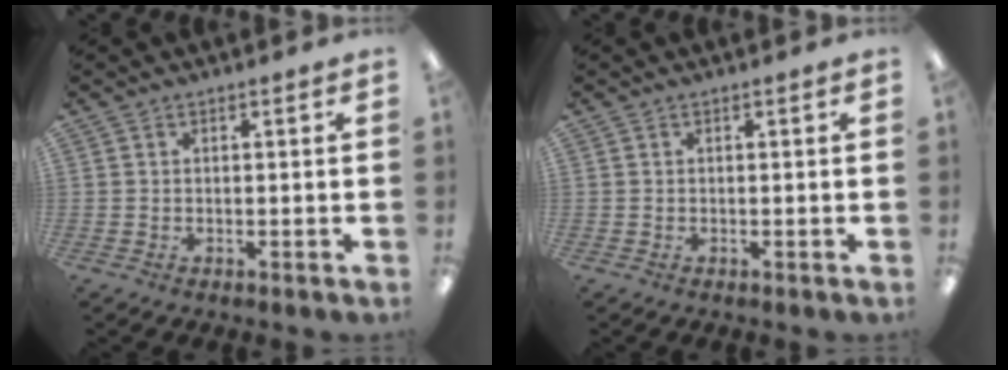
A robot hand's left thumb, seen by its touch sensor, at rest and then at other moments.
{"total": 0.0}